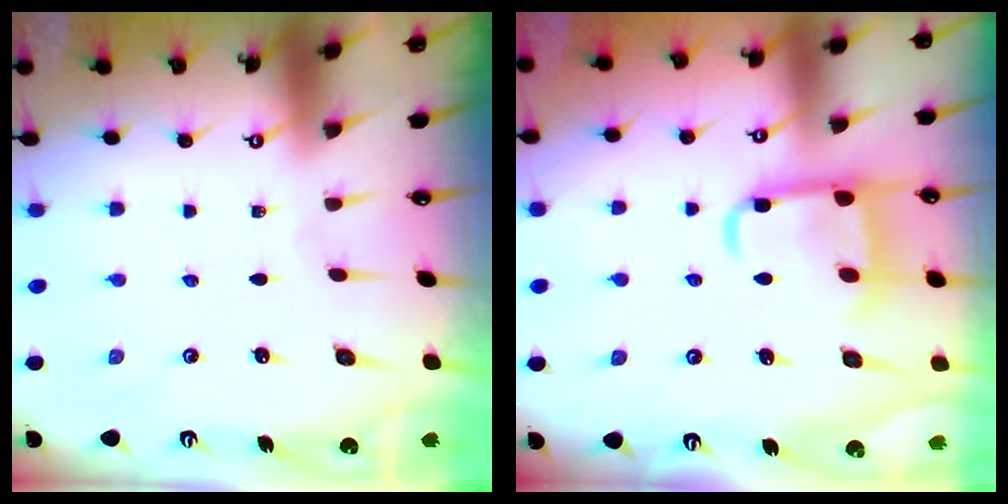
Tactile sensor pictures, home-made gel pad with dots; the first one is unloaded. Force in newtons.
{"total": 13.7, "press": 13.6, "slide": 1.3}